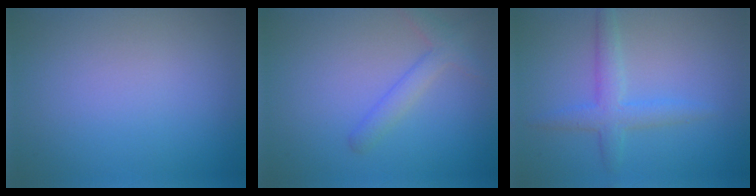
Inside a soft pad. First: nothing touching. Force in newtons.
{"total": 2.5, "press": 2.5, "slide": 0.1}
{"total": 2.7, "press": 2.7, "slide": 0.1}